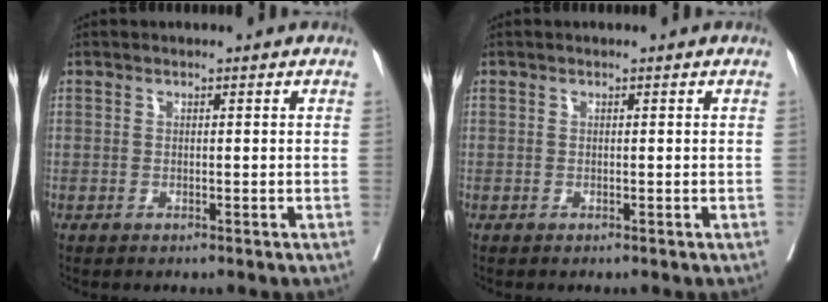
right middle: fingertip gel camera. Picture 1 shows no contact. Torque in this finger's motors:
{"motor_torque": [-0.02, 0.00, 0.00, -0.03]}